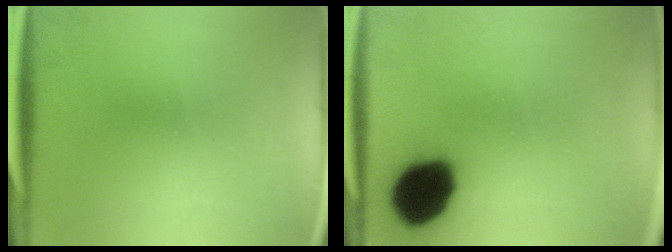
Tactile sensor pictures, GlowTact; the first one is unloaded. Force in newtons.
{"total": 14.2}